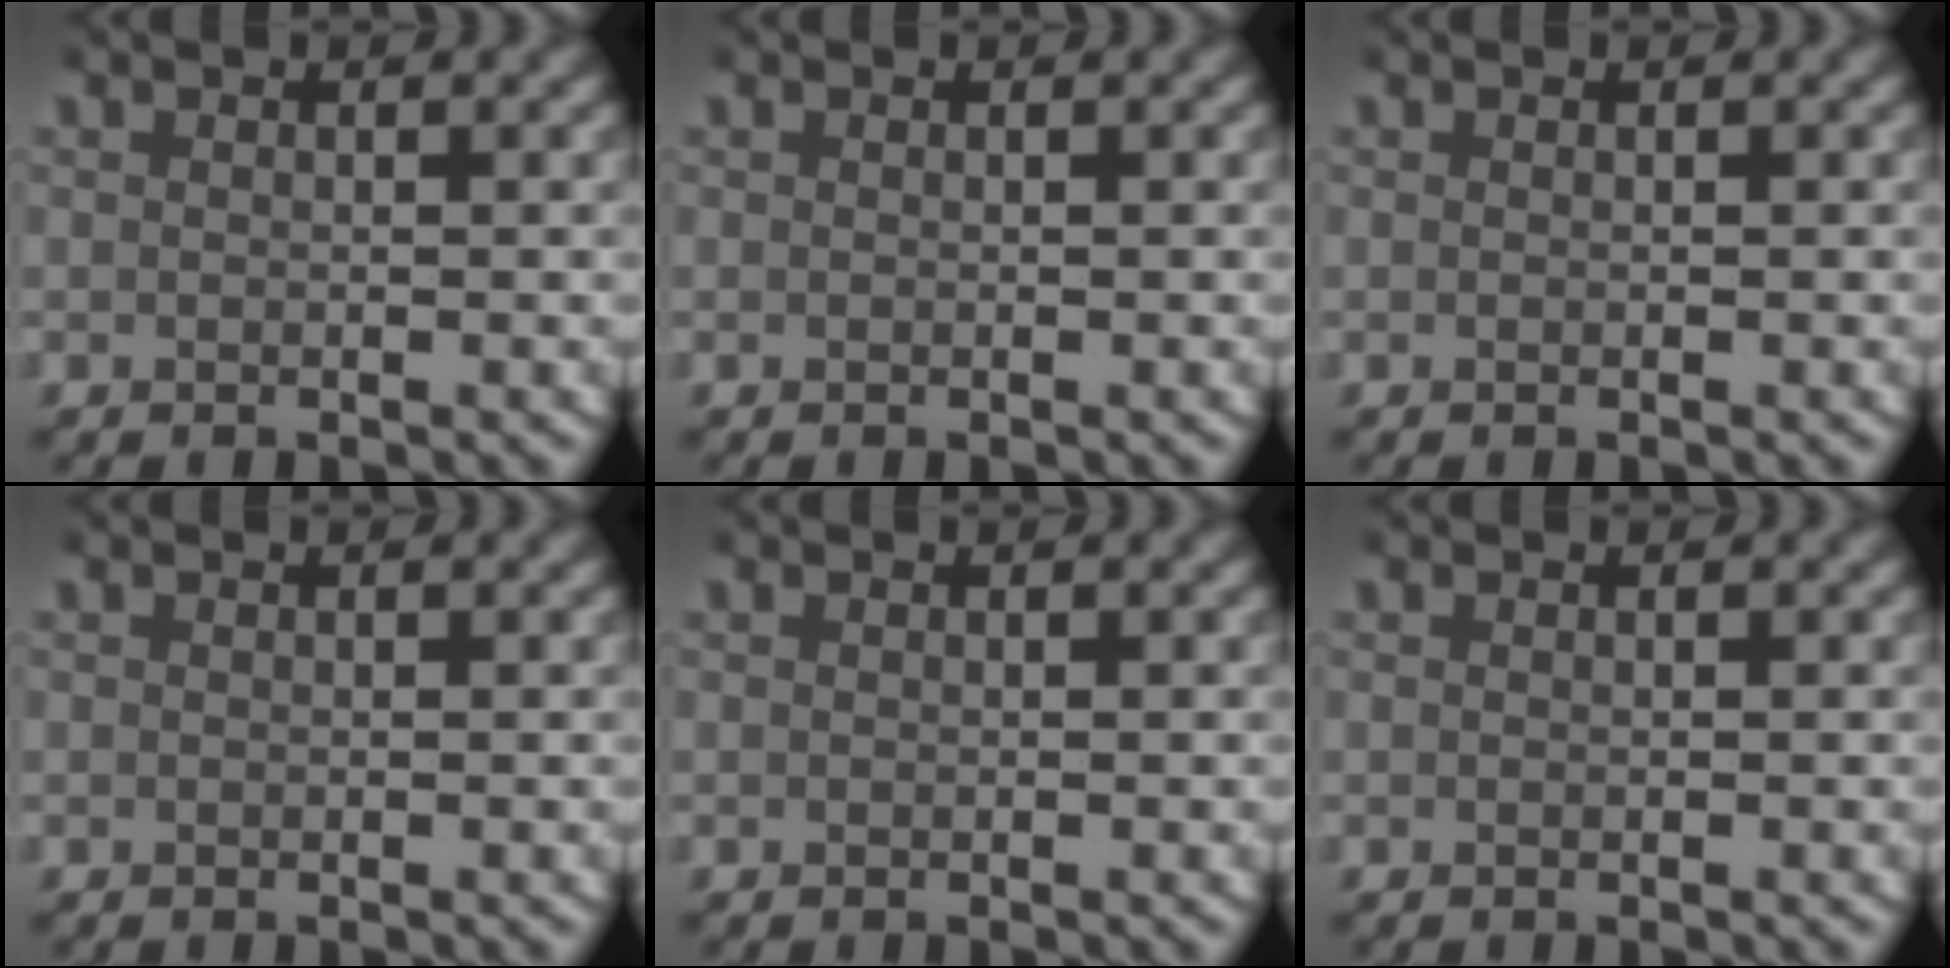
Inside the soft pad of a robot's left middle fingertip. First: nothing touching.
{"total": 0.0}
{"total": 0.0}
{"total": 0.0}
{"total": 0.0}
{"total": 0.0}